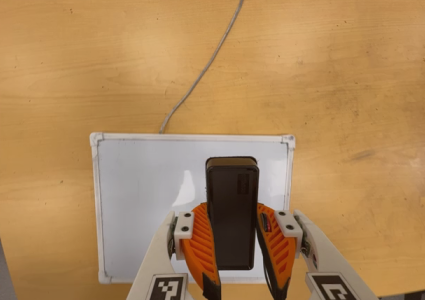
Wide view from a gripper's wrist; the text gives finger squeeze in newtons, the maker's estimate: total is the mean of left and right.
{"total": 8.3, "left": 6.8, "right": 9.9}